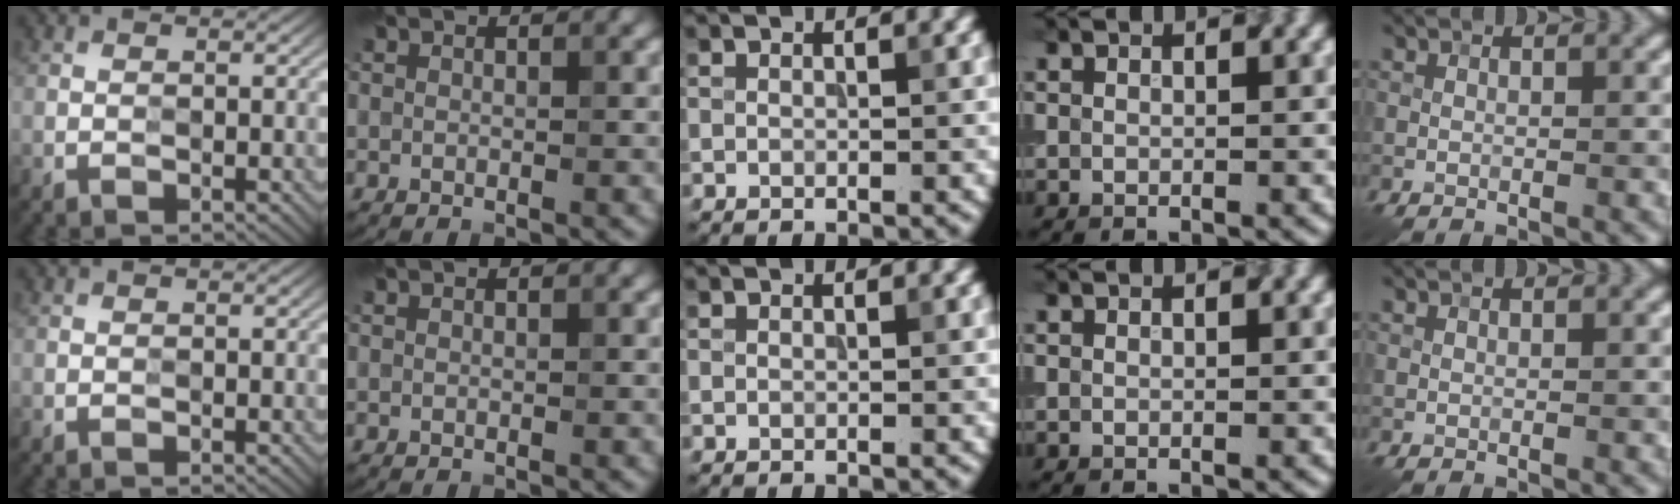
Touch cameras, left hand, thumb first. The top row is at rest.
{}